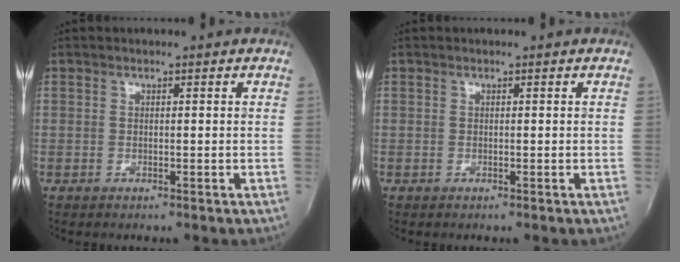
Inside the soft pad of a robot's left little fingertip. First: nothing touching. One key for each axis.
{"total": 0.0}